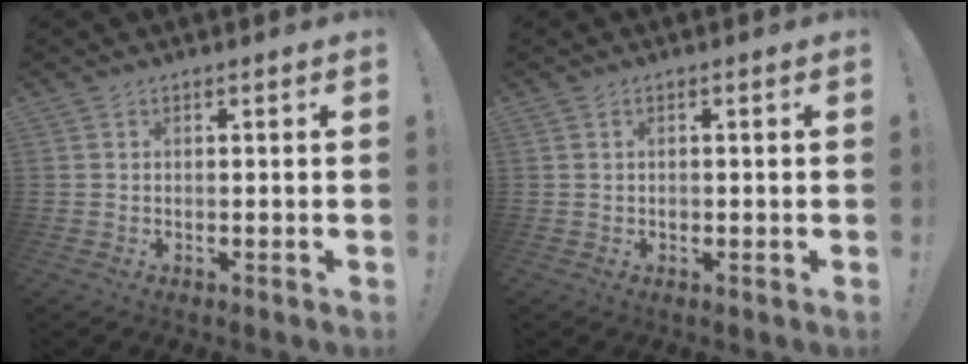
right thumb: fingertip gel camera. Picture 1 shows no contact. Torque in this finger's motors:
{"motor_torque": [0.06, 0.23, 0.19, -0.48, -0.01]}